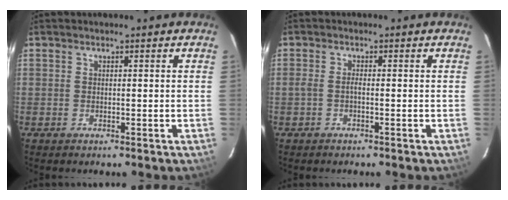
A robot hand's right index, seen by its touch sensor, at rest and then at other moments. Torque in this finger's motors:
{"motor_torque": [0.34, -0.06, 0.11, 0.03]}